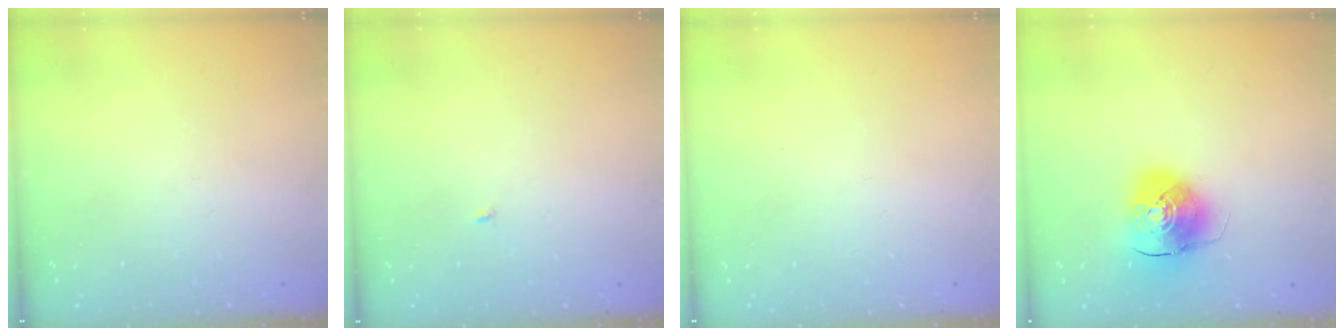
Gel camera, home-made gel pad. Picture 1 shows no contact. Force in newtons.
{"total": 1.9, "press": 1.9, "slide": 0.2}
{"total": 0.0}
{"total": 10.4, "press": 10.2, "slide": 1.7}